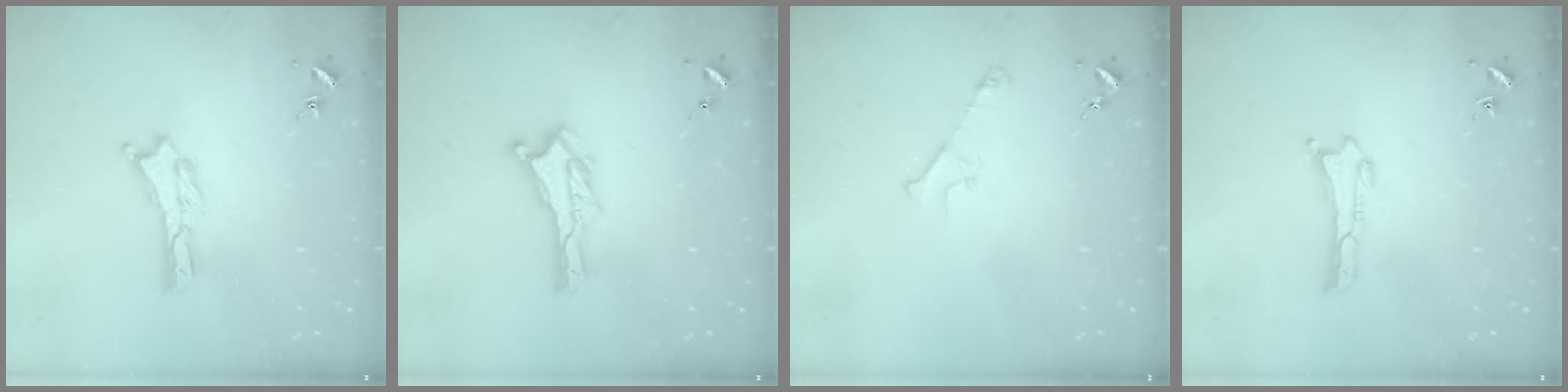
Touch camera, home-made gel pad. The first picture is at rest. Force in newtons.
{"total": 0.0}
{"total": 2.9, "press": 2.9, "slide": 0.3}
{"total": 0.0}